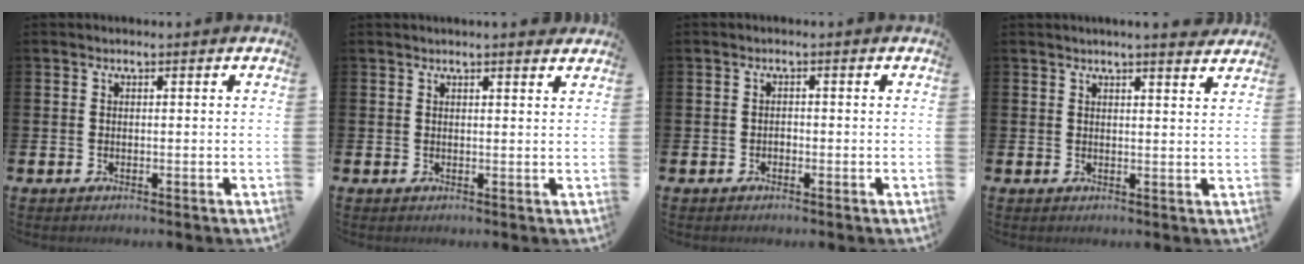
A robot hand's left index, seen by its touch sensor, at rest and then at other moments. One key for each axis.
{"total": 1.5, "fx": 1.5, "fy": -0.1, "fz": 0.3, "tx": 0.003, "ty": -0.008, "tz": 0.025}
{"total": 0.8, "fx": -0.5, "fy": 0.6, "fz": 0.2, "tx": -0.004, "ty": 0.001, "tz": -0.010}
{"total": 3.3, "fx": 3.2, "fy": -0.4, "fz": 0.6, "tx": -0.008, "ty": -0.018, "tz": 0.056}